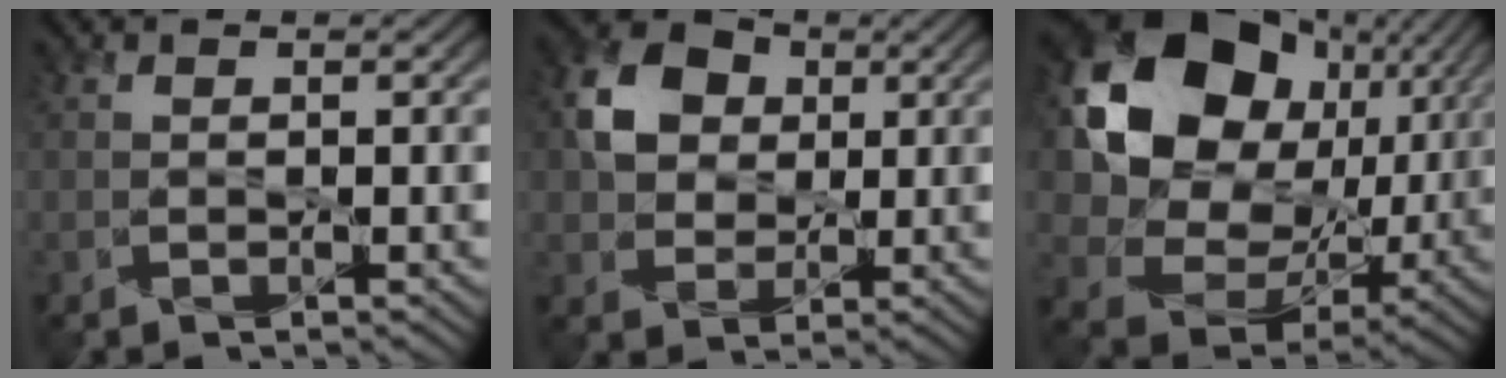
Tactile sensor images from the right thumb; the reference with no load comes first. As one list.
[{"total": 6.1, "force": [1.8, 5.3, 2.6], "torque": [-0.063, 0.011, 0.024]}, {"total": 17.6, "force": [5.1, 13.9, 9.4], "torque": [-0.209, 0.012, 0.105]}]